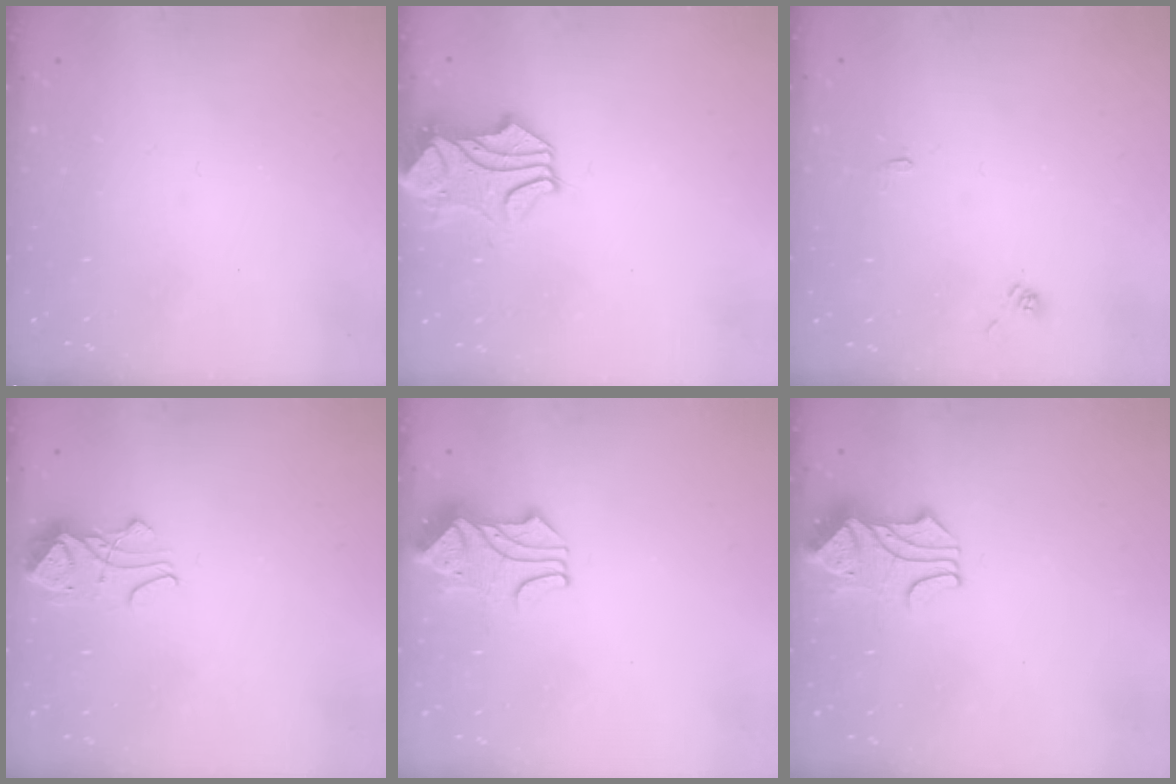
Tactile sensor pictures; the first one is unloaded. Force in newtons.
{"total": 1.5, "press": 1.0, "slide": 1.2}
{"total": 2.1, "press": 2.1, "slide": 0.3}
{"total": 2.9, "press": 2.9, "slide": 0.4}
{"total": 1.6, "press": 1.3, "slide": 1.0}
{"total": 1.7, "press": 1.4, "slide": 1.0}